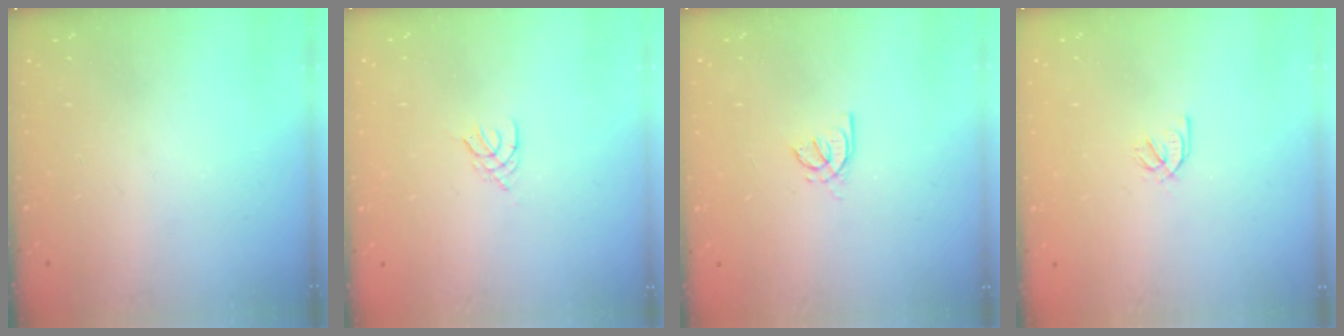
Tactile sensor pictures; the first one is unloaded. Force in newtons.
{"total": 2.1, "press": 2.0, "slide": 0.4}
{"total": 1.4, "press": 1.3, "slide": 0.4}
{"total": 2.1, "press": 2.0, "slide": 0.7}